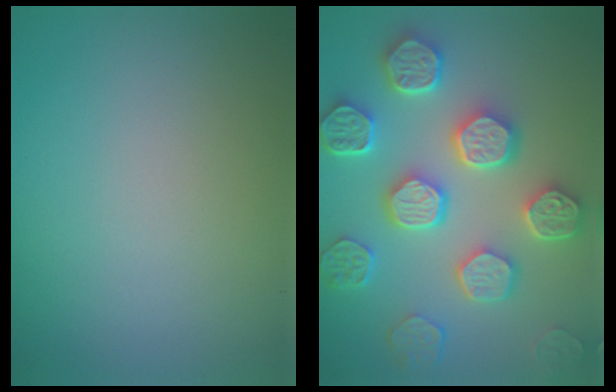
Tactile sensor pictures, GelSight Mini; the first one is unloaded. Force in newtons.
{"total": 8.0, "press": 6.7, "slide": 4.4}